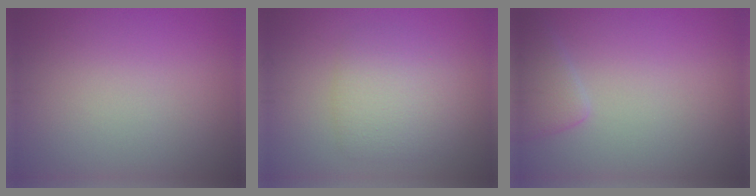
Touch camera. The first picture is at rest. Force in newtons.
{"total": 3.5, "press": 3.5, "slide": 0.2}
{"total": 2.1, "press": 2.1, "slide": 0.2}